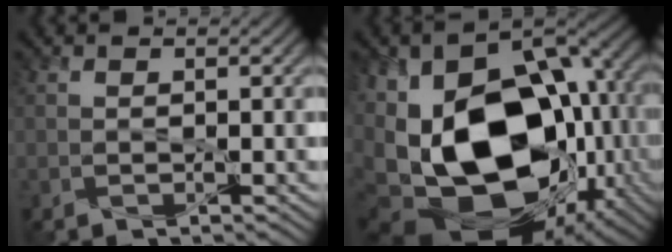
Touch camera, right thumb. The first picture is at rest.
{"total": 22.5, "force": [-4.3, 14.4, 16.8], "torque": [-0.360, -0.034, -0.051]}